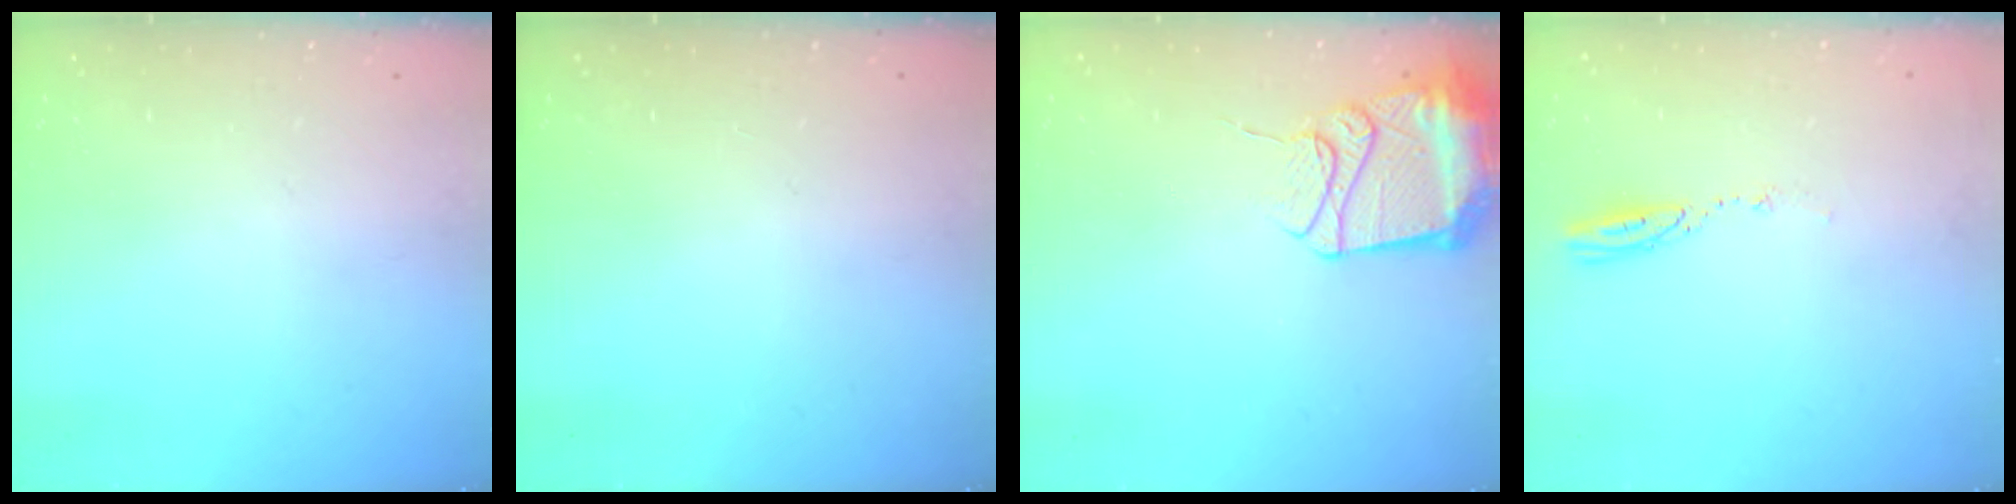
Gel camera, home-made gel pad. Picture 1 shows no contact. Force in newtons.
{"total": 0.0}
{"total": 12.8, "press": 12.8, "slide": 1.1}
{"total": 3.8, "press": 3.8, "slide": 0.4}